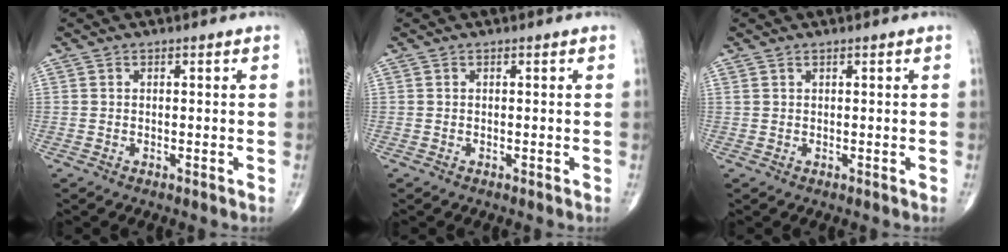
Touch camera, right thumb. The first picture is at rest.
{"total": 0.0}
{"total": 0.6, "force": [0.5, 0.1, 0.3], "torque": [-0.009, 0.004, 0.012]}